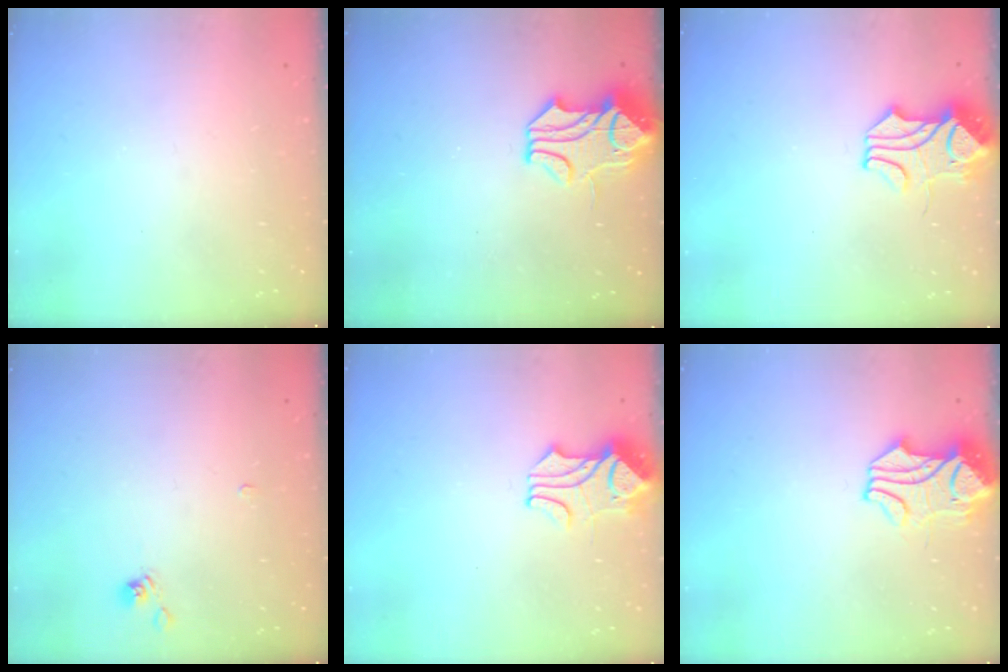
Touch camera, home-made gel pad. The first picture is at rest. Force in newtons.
{"total": 2.2, "press": 1.6, "slide": 1.6}
{"total": 2.9, "press": 2.9, "slide": 0.6}
{"total": 2.4, "press": 2.3, "slide": 0.8}
{"total": 1.8, "press": 1.3, "slide": 1.1}
{"total": 7.4, "press": 7.3, "slide": 0.9}